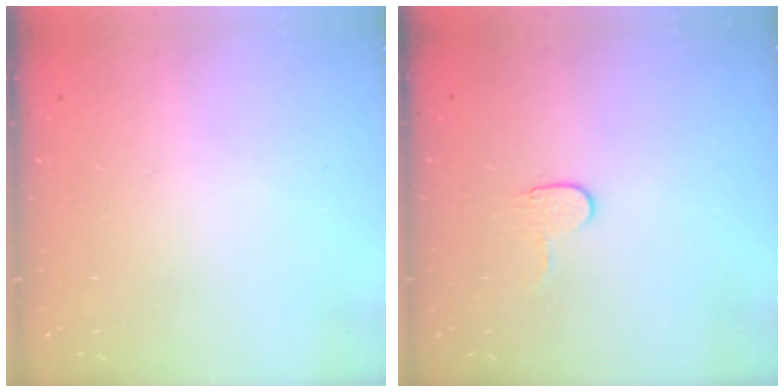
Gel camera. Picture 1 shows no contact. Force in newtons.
{"total": 3.6, "press": 3.6, "slide": 0.4}